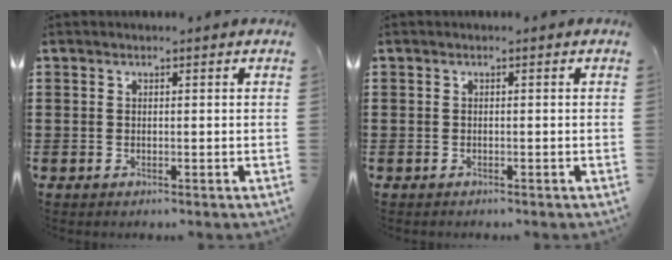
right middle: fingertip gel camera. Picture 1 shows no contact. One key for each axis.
{"total": 0.0}